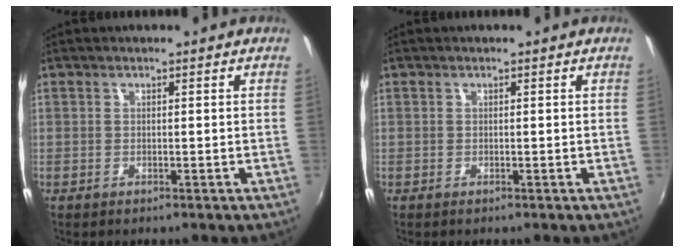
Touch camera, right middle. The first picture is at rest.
{"total": 0.0}